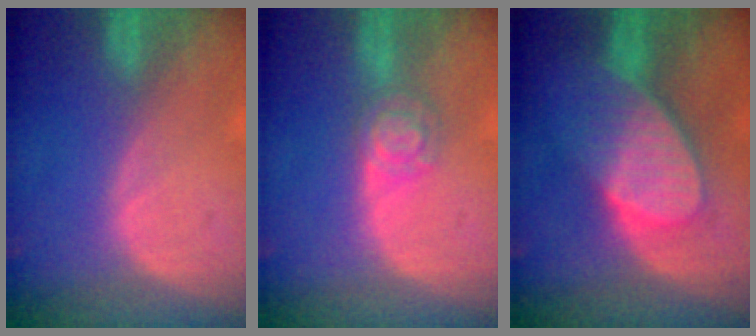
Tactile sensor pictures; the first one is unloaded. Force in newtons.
{"total": 4.9, "press": 4.3, "slide": 2.3}
{"total": 7.6, "press": 7.4, "slide": 1.8}